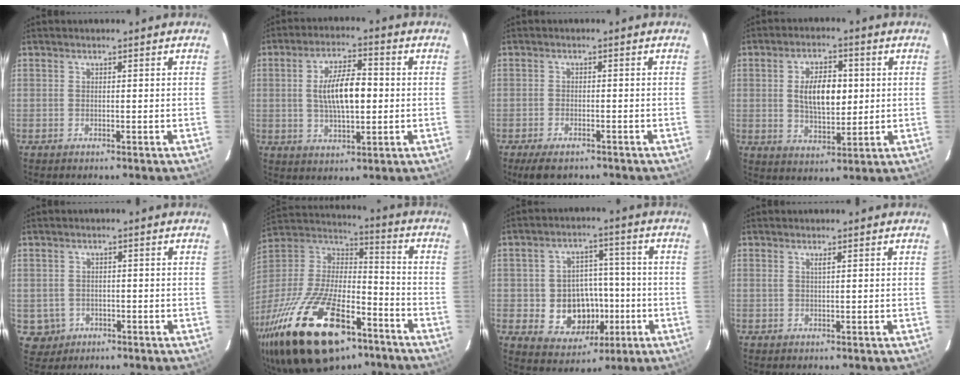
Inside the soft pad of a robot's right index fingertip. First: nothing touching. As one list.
[{"total": 10.0, "force": [0.3, 3.8, 9.3], "torque": [-0.170, 0.007, 0.010]}, {"total": 5.1, "force": [-3.8, 2.0, 2.6], "torque": [-0.064, -0.016, -0.061]}, {"total": 9.4, "force": [1.2, 4.7, 8.0], "torque": [-0.140, 0.009, 0.027]}, {"total": 4.1, "force": [-1.0, 4.0, 0.5], "torque": [-0.020, 0.007, -0.005]}, {"total": 35.2, "force": [-20.8, 15.7, 23.6], "torque": [-0.482, -0.030, -0.331]}, {"total": 11.7, "force": [-2.7, 9.8, 5.9], "torque": [-0.130, 0.009, -0.023]}, {"total": 0.7, "force": [0.3, -0.2, 0.6], "torque": [-0.013, 0.000, 0.005]}]